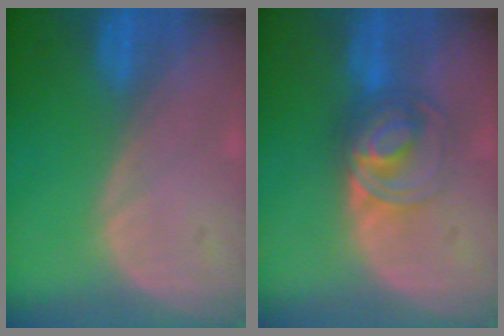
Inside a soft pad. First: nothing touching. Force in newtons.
{"total": 7.0, "press": 6.1, "slide": 3.6}